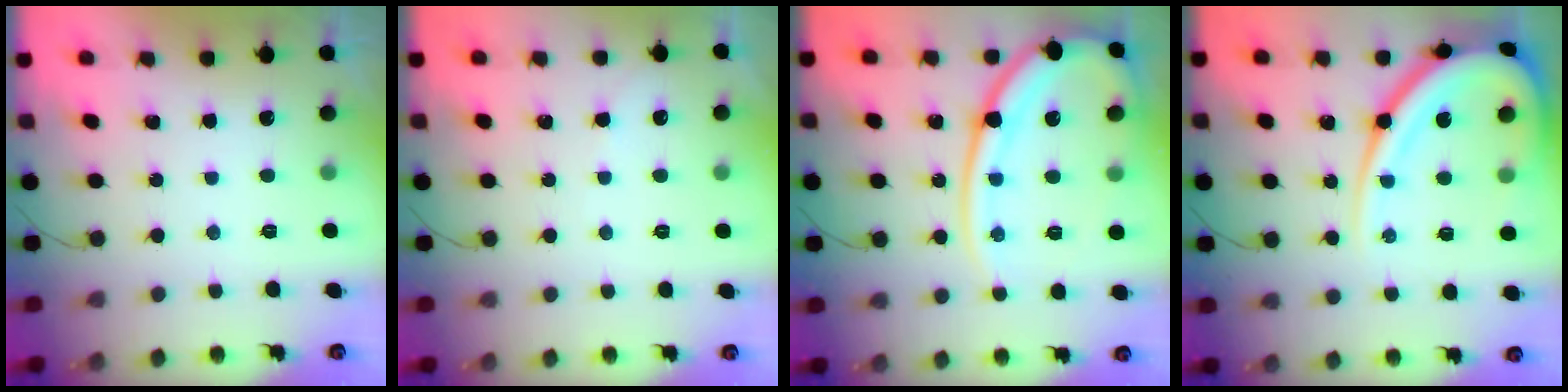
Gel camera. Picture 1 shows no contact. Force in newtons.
{"total": 1.3, "press": 1.3, "slide": 0.2}
{"total": 19.5, "press": 19.4, "slide": 2.4}
{"total": 19.7, "press": 19.6, "slide": 2.0}